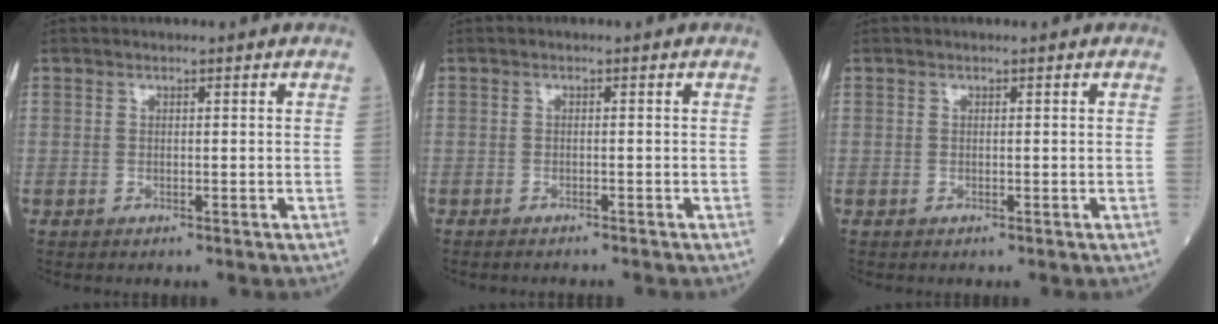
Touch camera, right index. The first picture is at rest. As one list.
[{"total": 2.4, "force": [-2.3, 0.1, 0.8], "torque": [-0.012, -0.003, -0.028]}, {"total": 0.0}]